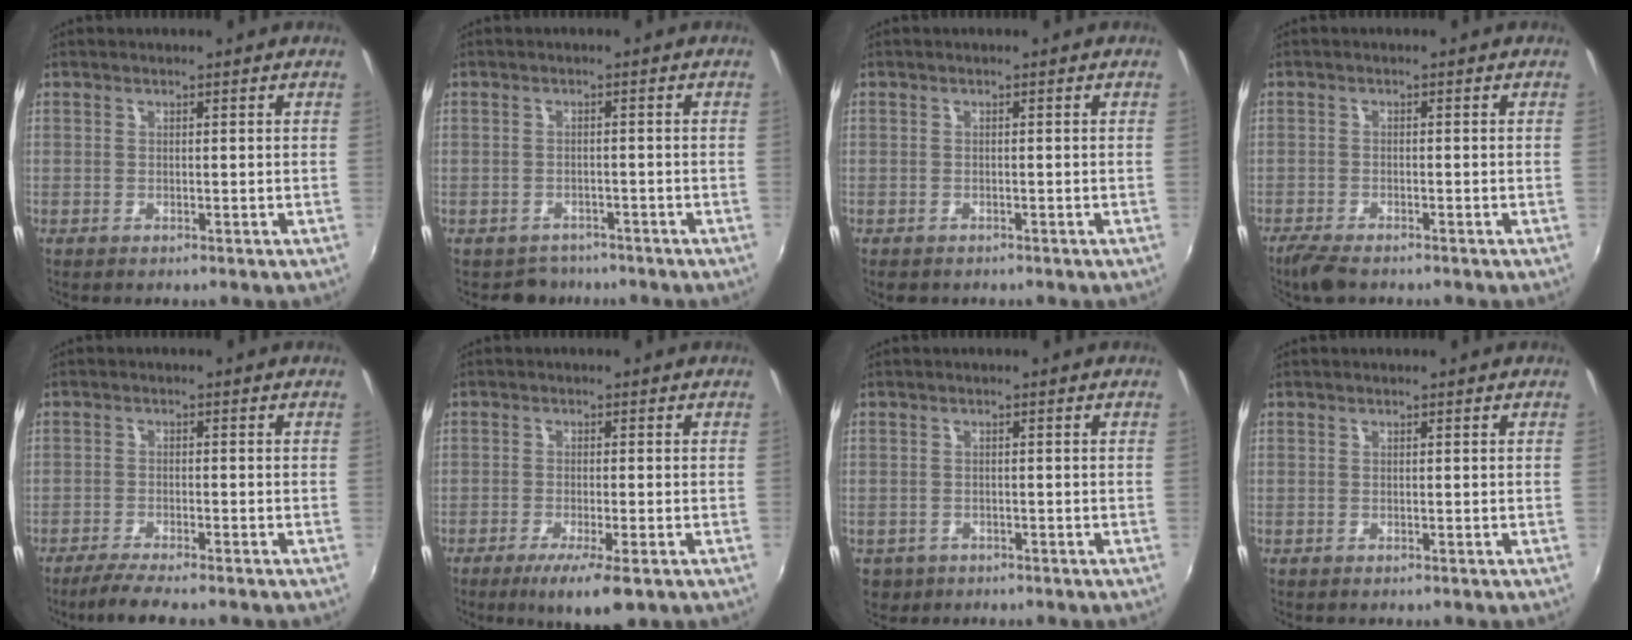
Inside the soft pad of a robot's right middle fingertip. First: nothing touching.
{"total": 3.7, "force": [-3.0, 2.1, -0.1], "torque": [-0.011, -0.004, -0.047]}
{"total": 1.6, "force": [-1.3, 0.9, 0.6], "torque": [-0.015, -0.007, -0.019]}
{"total": 4.5, "force": [-3.7, 1.0, 2.4], "torque": [-0.063, -0.018, -0.072]}
{"total": 5.3, "force": [-4.4, 0.2, 2.8], "torque": [-0.072, -0.014, -0.078]}
{"total": 6.5, "force": [-3.8, 1.0, 5.1], "torque": [-0.100, -0.021, -0.061]}
{"total": 4.1, "force": [-1.7, 3.5, 1.5], "torque": [-0.039, -0.007, -0.021]}
{"total": 0.0}